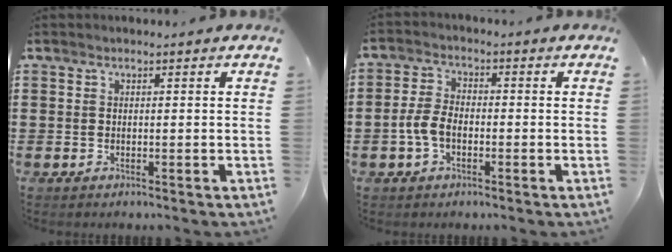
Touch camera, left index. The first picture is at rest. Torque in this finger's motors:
{"motor_torque": [1.14, 0.45, 0.46, 0.08]}